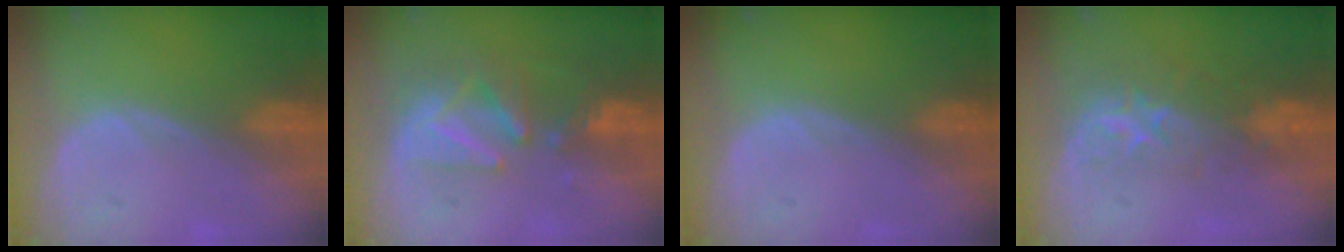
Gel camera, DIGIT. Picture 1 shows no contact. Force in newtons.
{"total": 8.4, "press": 7.8, "slide": 3.2}
{"total": 0.0}
{"total": 8.5, "press": 7.3, "slide": 4.2}